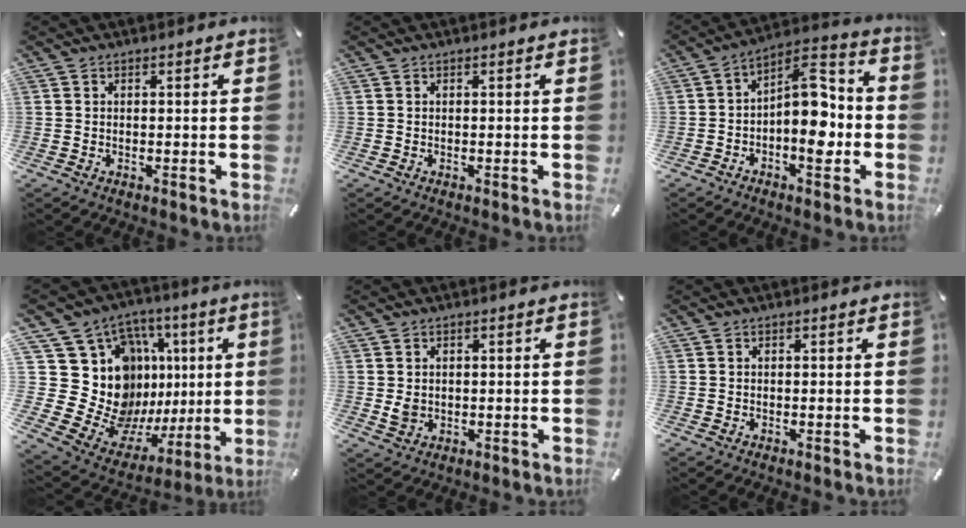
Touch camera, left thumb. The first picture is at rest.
{"total": 0.0}
{"total": 12.9, "force": [-2.5, 7.3, 10.3], "torque": [-0.139, 0.003, -0.044]}
{"total": 24.1, "force": [4.0, 19.3, 13.8], "torque": [-0.201, -0.091, 0.137]}
{"total": 2.7, "force": [0.2, 2.4, 1.2], "torque": [-0.016, -0.001, 0.004]}
{"total": 0.0}